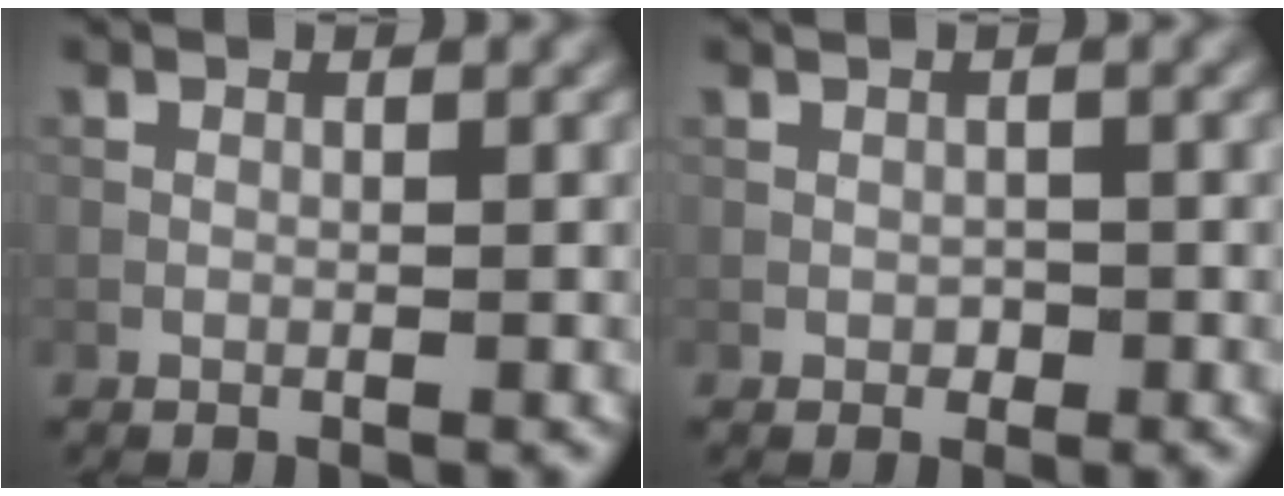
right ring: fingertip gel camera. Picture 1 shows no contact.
{"total": 0.7, "force": [-0.3, 0.6, 0.3], "torque": [-0.005, -0.002, -0.007]}